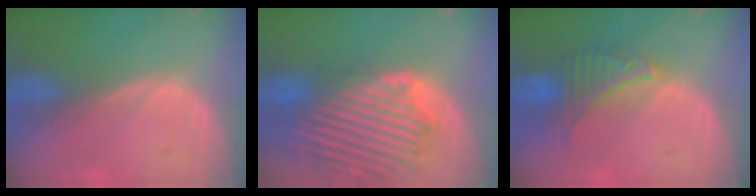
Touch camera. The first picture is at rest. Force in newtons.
{"total": 14.0, "press": 11.9, "slide": 7.4}
{"total": 5.5, "press": 5.5, "slide": 0.4}